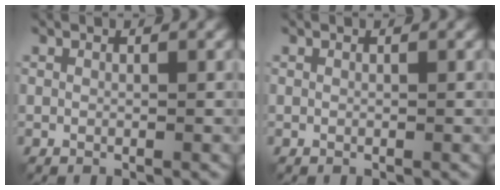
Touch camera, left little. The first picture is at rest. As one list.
[{"total": 0.0}]